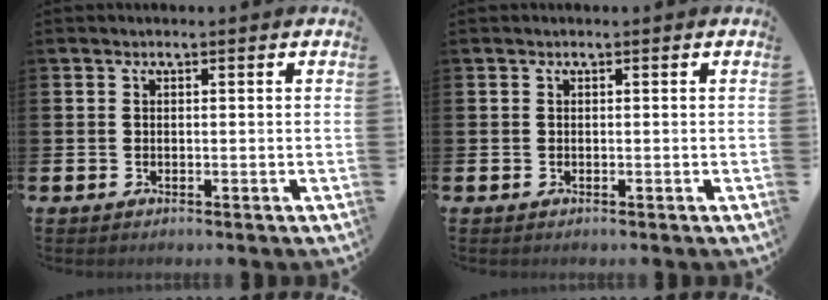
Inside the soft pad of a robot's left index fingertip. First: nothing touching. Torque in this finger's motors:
{"motor_torque": [0.00, 0.00, 0.01, 0.00]}